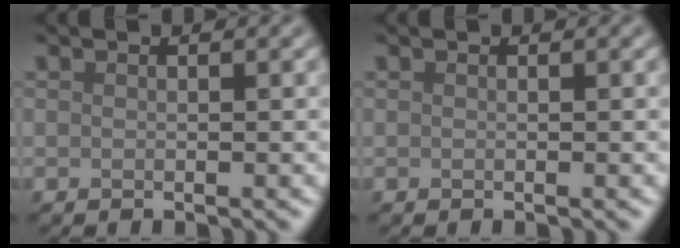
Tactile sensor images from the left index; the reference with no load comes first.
{"total": 0.0}